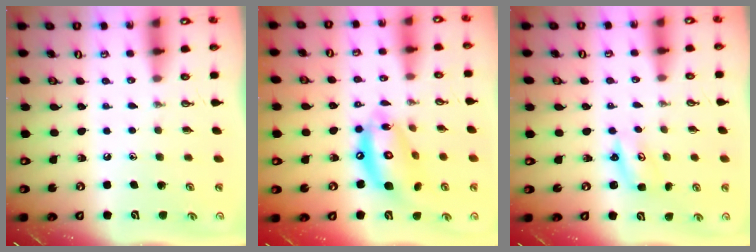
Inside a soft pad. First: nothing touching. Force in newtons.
{"total": 14.9, "press": 14.8, "slide": 1.4}
{"total": 2.6, "press": 2.6, "slide": 0.2}